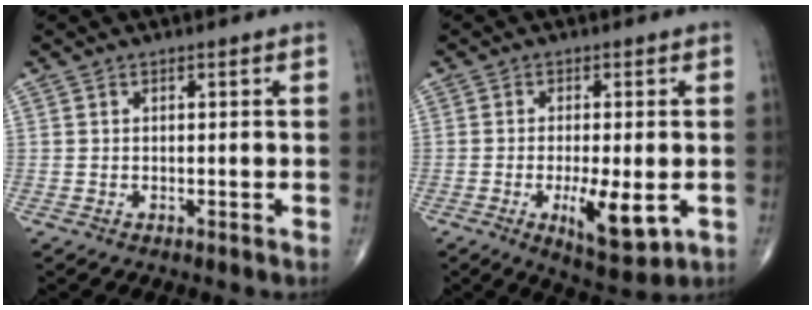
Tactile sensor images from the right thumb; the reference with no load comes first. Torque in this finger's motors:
{"motor_torque": [0.24, 0.04, 0.03, -0.10, 0.23]}